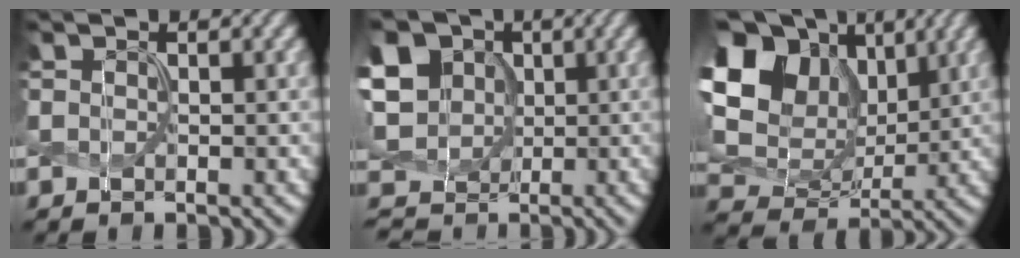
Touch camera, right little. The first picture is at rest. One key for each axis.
{"total": 11.0, "fx": 2.5, "fy": 9.2, "fz": 5.6, "tx": -0.137, "ty": 0.020, "tz": 0.027}
{"total": 17.1, "fx": 6.1, "fy": 12.3, "fz": 10.2, "tx": -0.237, "ty": 0.041, "tz": 0.111}